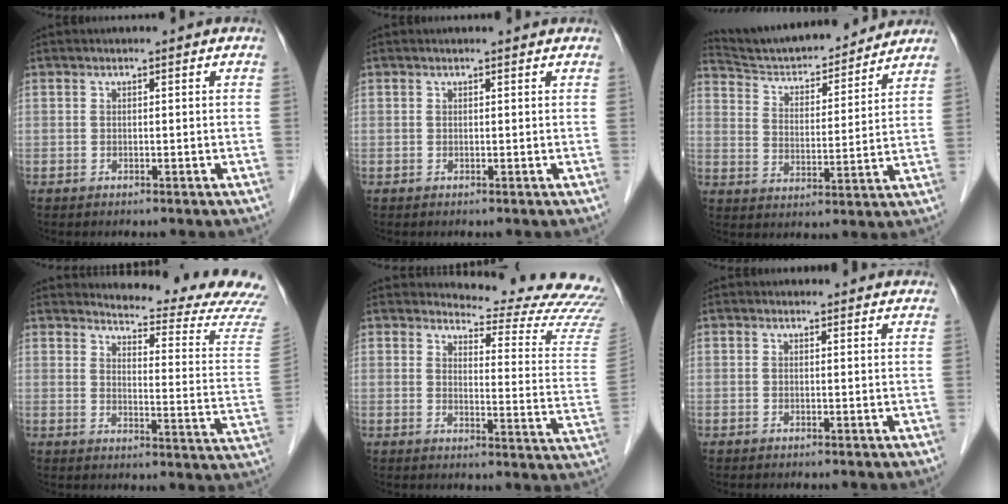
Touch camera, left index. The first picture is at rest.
{"total": 1.5, "force": [1.4, 0.0, 0.4], "torque": [-0.012, 0.008, 0.015]}
{"total": 17.4, "force": [16.4, 2.9, 5.2], "torque": [-0.083, 0.008, 0.252]}
{"total": 16.7, "force": [16.3, -0.8, 3.2], "torque": [-0.045, -0.130, 0.176]}
{"total": 18.5, "force": [18.2, 1.2, 3.3], "torque": [-0.031, -0.141, 0.186]}
{"total": 4.1, "force": [3.9, 1.1, 0.5], "torque": [-0.001, 0.009, 0.033]}